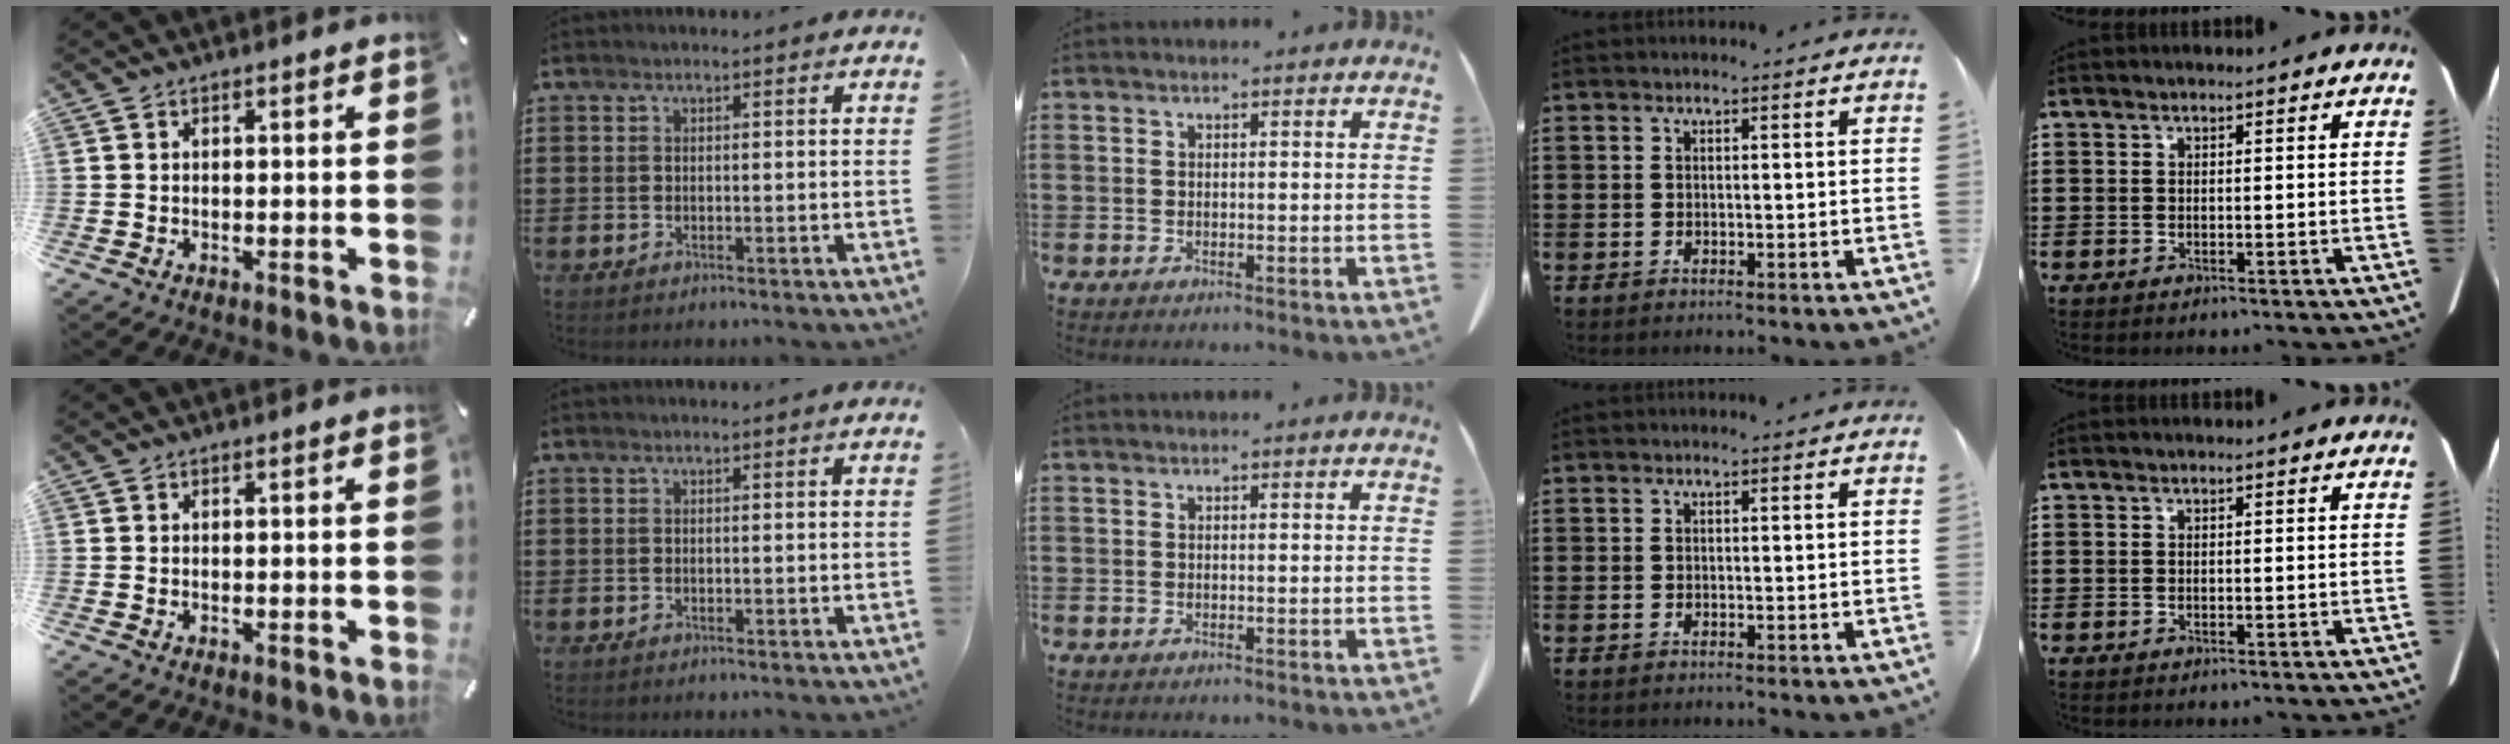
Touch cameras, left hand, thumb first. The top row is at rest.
{}